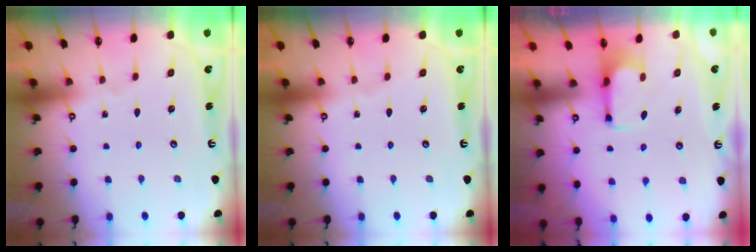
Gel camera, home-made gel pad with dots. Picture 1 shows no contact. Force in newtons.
{"total": 0.0}
{"total": 2.8, "press": 2.7, "slide": 0.9}